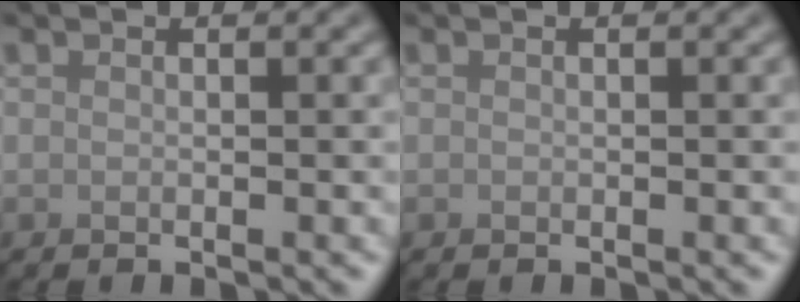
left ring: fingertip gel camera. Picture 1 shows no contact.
{"total": 0.0}